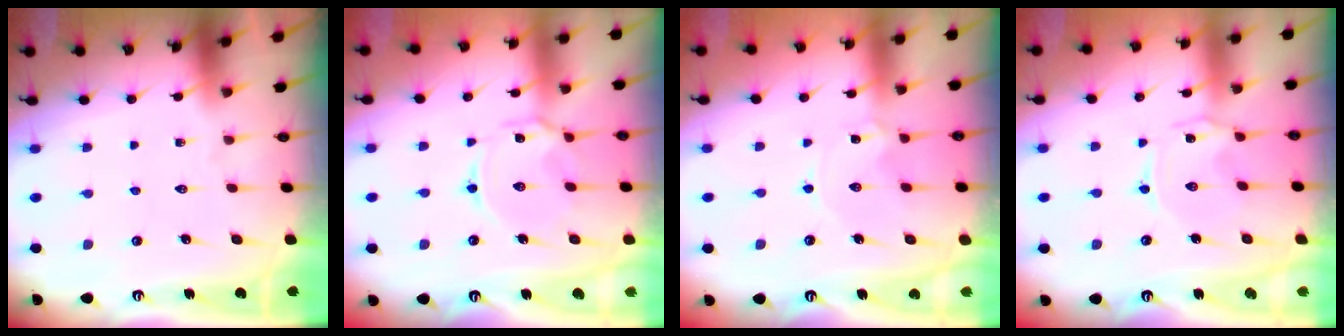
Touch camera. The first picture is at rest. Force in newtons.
{"total": 4.7, "press": 4.7, "slide": 0.5}
{"total": 1.1, "press": 1.1, "slide": 0.2}
{"total": 1.0, "press": 0.9, "slide": 0.3}